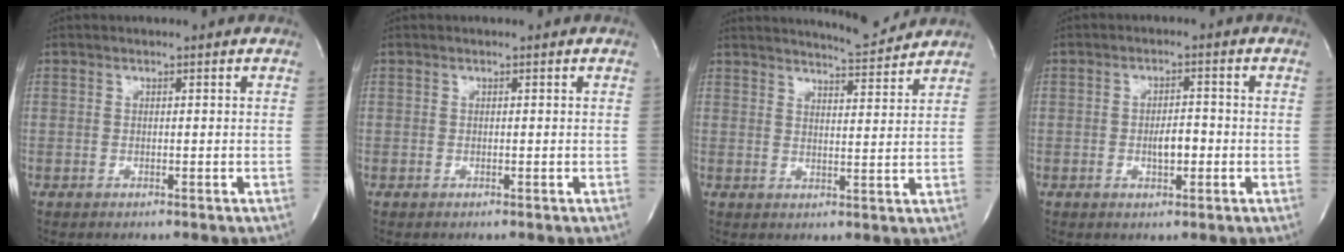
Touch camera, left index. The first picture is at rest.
{"total": 0.0}
{"total": 6.5, "force": [6.5, -0.4, 0.8], "torque": [-0.022, -0.014, 0.090]}
{"total": 3.3, "force": [-0.9, 1.2, 2.9], "torque": [-0.047, 0.003, -0.011]}